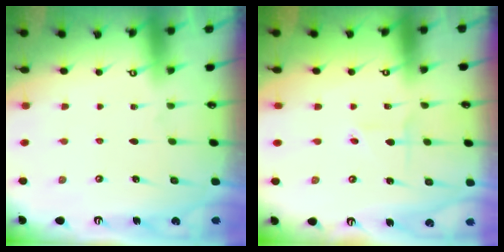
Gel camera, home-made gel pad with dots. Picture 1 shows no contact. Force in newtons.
{"total": 1.8, "press": 1.8, "slide": 0.2}